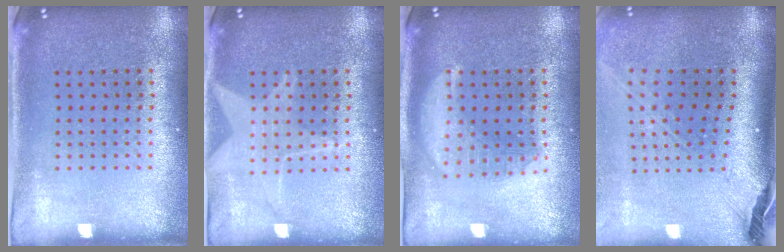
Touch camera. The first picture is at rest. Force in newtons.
{"total": 2.3, "press": 2.3, "slide": 0.3}
{"total": 3.1, "press": 3.1, "slide": 0.3}
{"total": 2.8, "press": 2.0, "slide": 1.9}